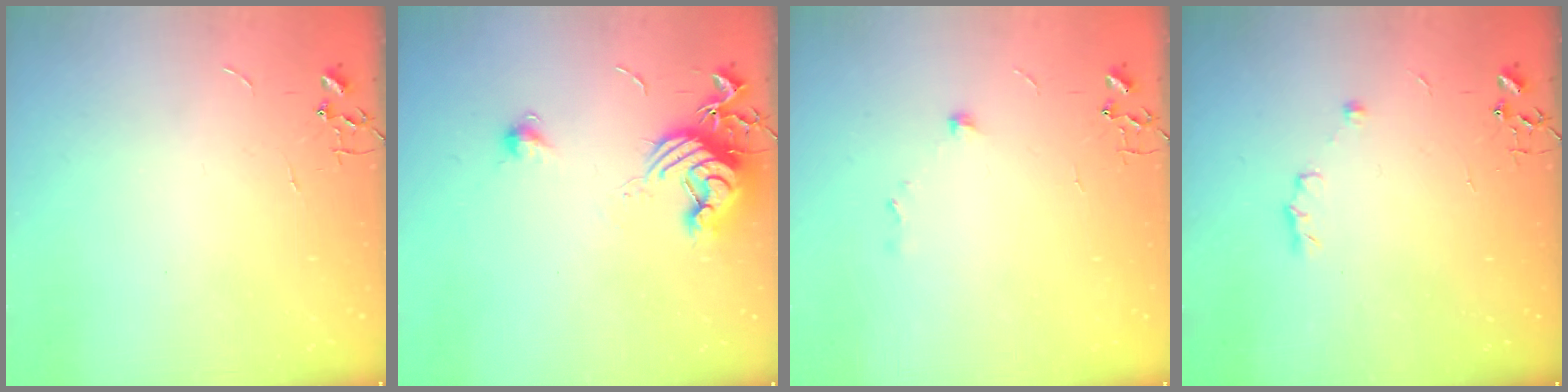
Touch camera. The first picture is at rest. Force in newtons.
{"total": 12.3, "press": 12.3, "slide": 0.7}
{"total": 5.6, "press": 5.2, "slide": 1.9}
{"total": 5.7, "press": 5.6, "slide": 1.3}